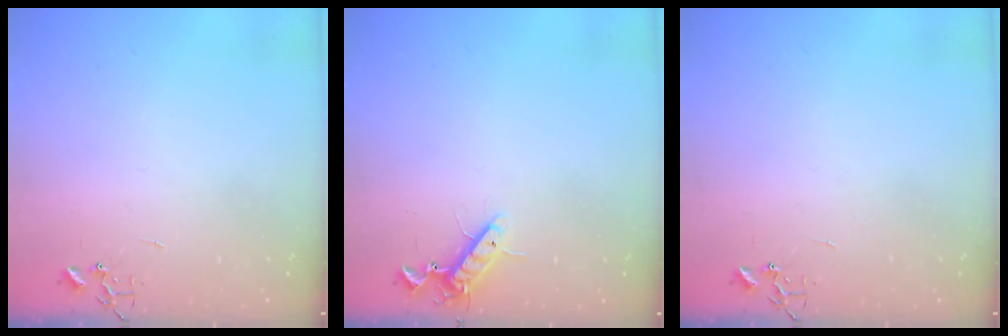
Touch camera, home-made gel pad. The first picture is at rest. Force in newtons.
{"total": 10.0, "press": 9.8, "slide": 1.5}
{"total": 0.0}